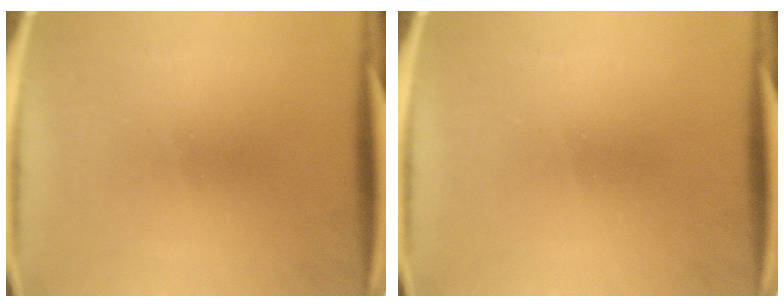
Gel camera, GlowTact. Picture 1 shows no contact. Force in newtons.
{"total": 0.0}